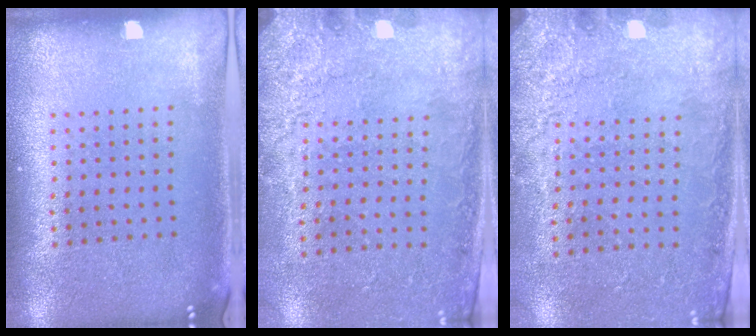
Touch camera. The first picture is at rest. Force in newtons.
{"total": 2.7, "press": 2.2, "slide": 1.5}
{"total": 2.7, "press": 2.2, "slide": 1.5}